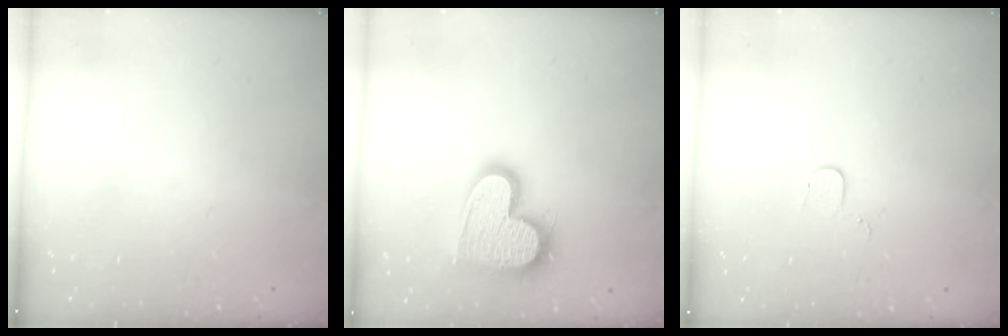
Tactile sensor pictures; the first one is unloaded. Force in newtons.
{"total": 17.2, "press": 17.1, "slide": 1.2}
{"total": 3.5, "press": 3.5, "slide": 0.4}